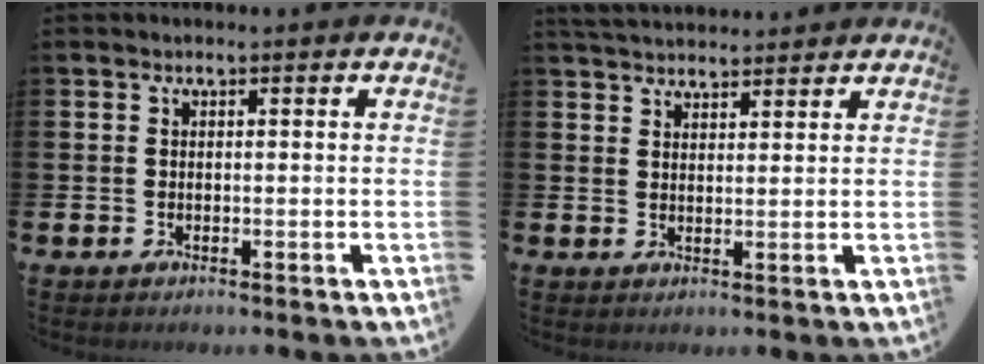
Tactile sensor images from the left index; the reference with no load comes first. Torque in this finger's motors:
{"motor_torque": [0.74, -1.39, 0.40, 0.12]}